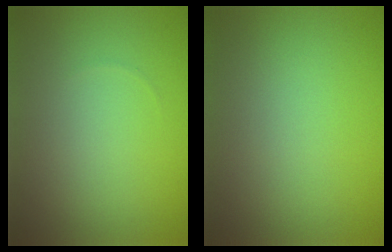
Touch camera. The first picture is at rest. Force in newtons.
{"total": 0.0}